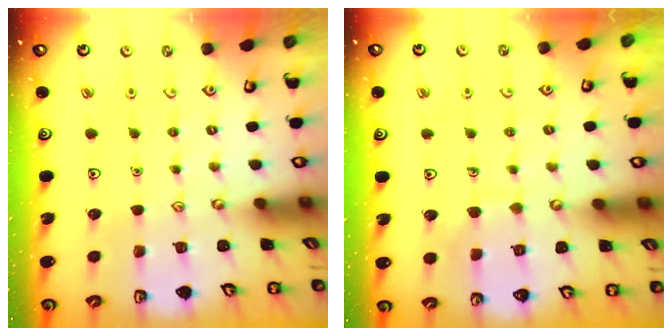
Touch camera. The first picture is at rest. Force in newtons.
{"total": 6.4, "press": 6.4, "slide": 0.5}